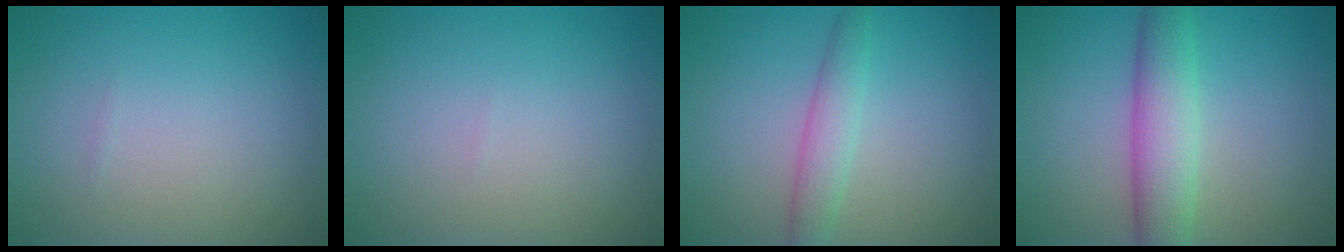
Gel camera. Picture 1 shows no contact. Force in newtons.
{"total": 0.0}
{"total": 2.6, "press": 2.6, "slide": 0.0}
{"total": 5.3, "press": 5.3, "slide": 0.2}